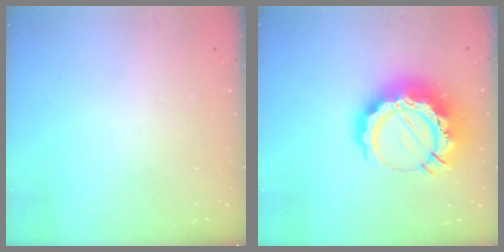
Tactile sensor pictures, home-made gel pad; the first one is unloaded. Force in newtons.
{"total": 17.9, "press": 17.8, "slide": 2.2}